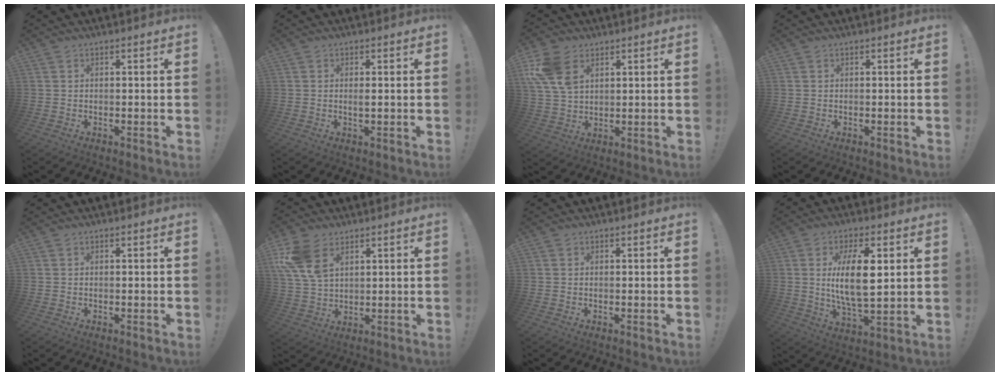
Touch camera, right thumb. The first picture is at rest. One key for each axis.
{"total": 1.2, "fx": 0.2, "fy": 0.1, "fz": 1.1, "tx": -0.014, "ty": -0.004, "tz": 0.001}
{"total": 12.0, "fx": 5.2, "fy": 7.9, "fz": 7.4, "tx": -0.158, "ty": -0.009, "tz": 0.106}
{"total": 0.0}
{"total": 0.0}
{"total": 11.7, "fx": 5.7, "fy": 7.2, "fz": 7.2, "tx": -0.148, "ty": -0.019, "tz": 0.111}
{"total": 0.0}
{"total": 14.0, "fx": 2.8, "fy": 5.1, "fz": 12.7, "tx": -0.237, "ty": -0.012, "tz": 0.037}